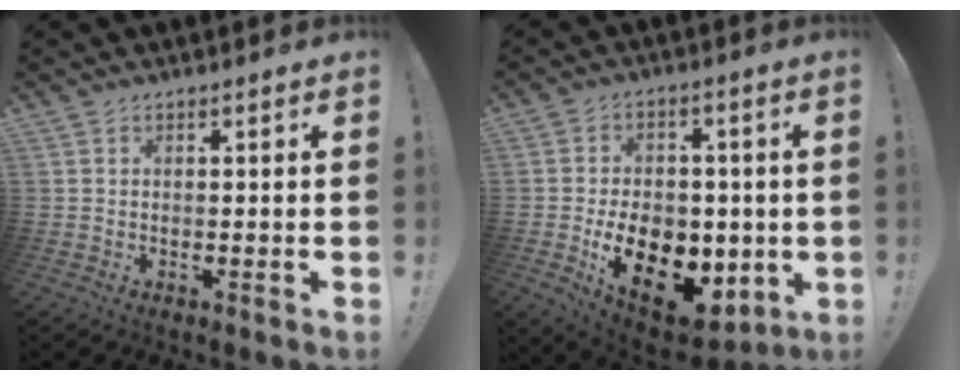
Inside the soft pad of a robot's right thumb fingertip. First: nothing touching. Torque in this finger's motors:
{"motor_torque": [1.98, 3.02, 1.52, -1.25, 0.40]}